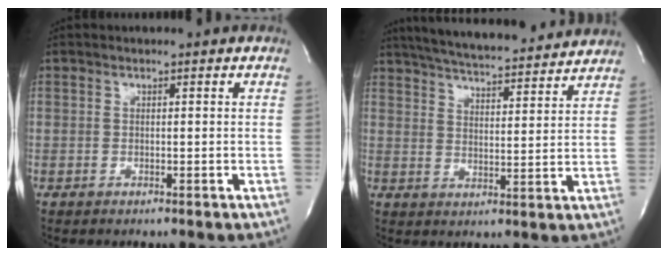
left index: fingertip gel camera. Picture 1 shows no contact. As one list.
[{"total": 20.1, "force": [18.2, 2.7, 7.9], "torque": [-0.136, 0.021, 0.254]}]